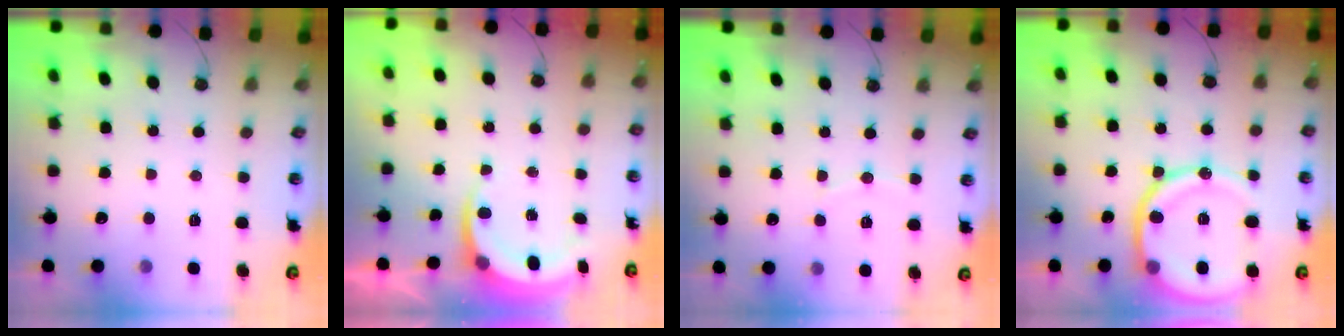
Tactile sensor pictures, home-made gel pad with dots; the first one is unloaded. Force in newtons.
{"total": 7.1, "press": 6.9, "slide": 1.6}
{"total": 4.1, "press": 4.0, "slide": 0.4}
{"total": 17.4, "press": 17.3, "slide": 2.2}